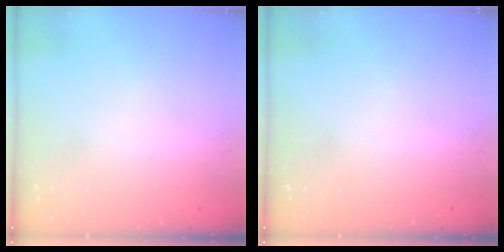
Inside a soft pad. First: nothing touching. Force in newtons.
{"total": 0.0}